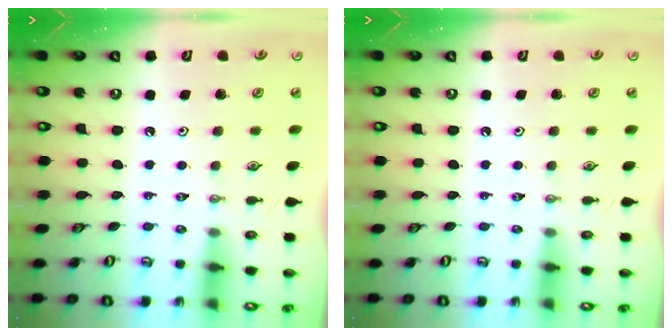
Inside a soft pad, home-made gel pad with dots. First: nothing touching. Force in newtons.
{"total": 0.0}